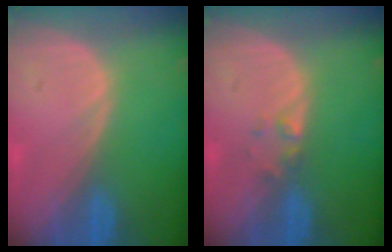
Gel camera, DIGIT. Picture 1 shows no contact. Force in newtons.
{"total": 1.4, "press": 1.3, "slide": 0.2}